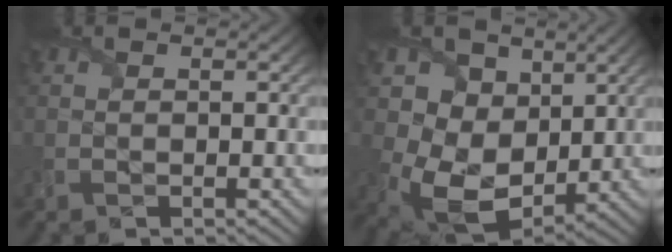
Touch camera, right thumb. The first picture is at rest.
{"total": 11.4, "force": [2.9, 8.8, 6.6], "torque": [-0.158, -0.004, 0.053]}